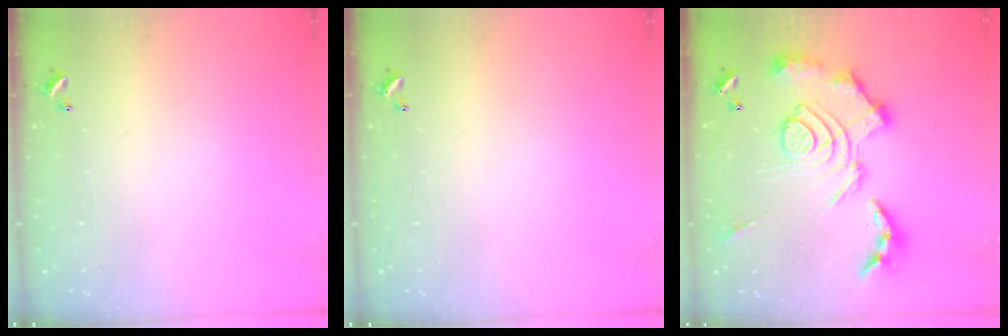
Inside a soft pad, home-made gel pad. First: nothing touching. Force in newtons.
{"total": 0.0}
{"total": 3.3, "press": 2.6, "slide": 2.0}